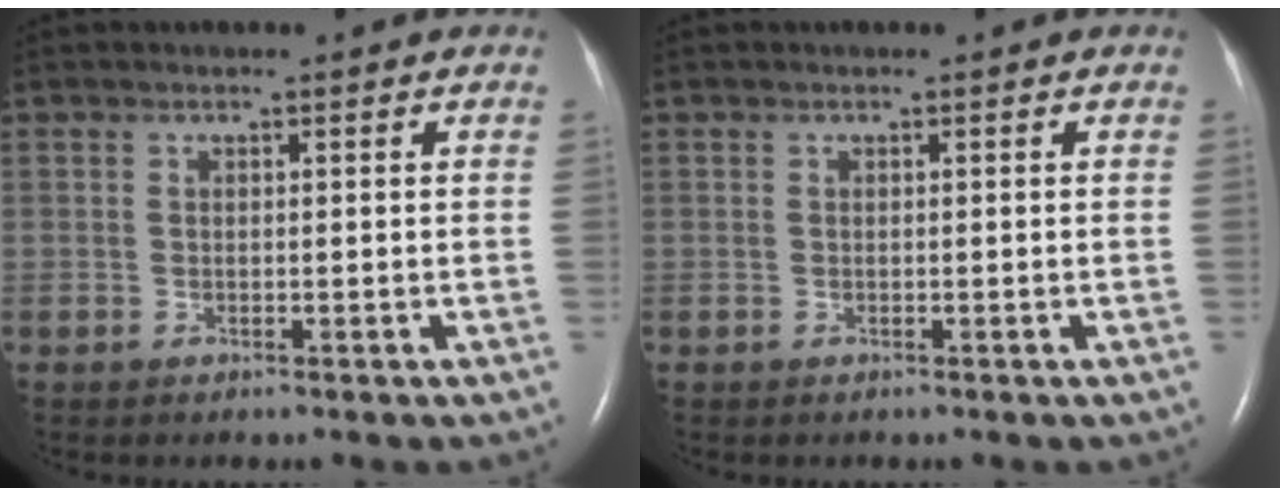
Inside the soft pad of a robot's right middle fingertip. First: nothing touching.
{"total": 0.0}